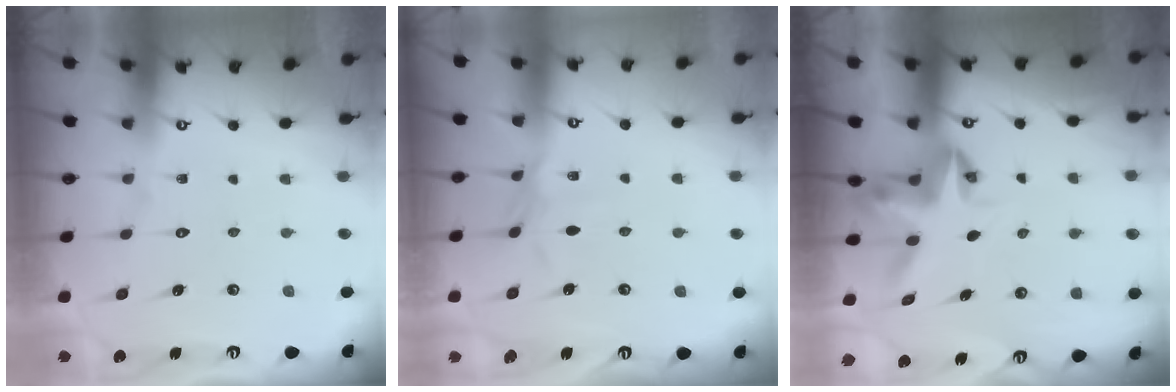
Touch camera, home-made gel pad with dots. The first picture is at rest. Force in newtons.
{"total": 2.7, "press": 2.7, "slide": 0.3}
{"total": 5.1, "press": 5.0, "slide": 0.3}